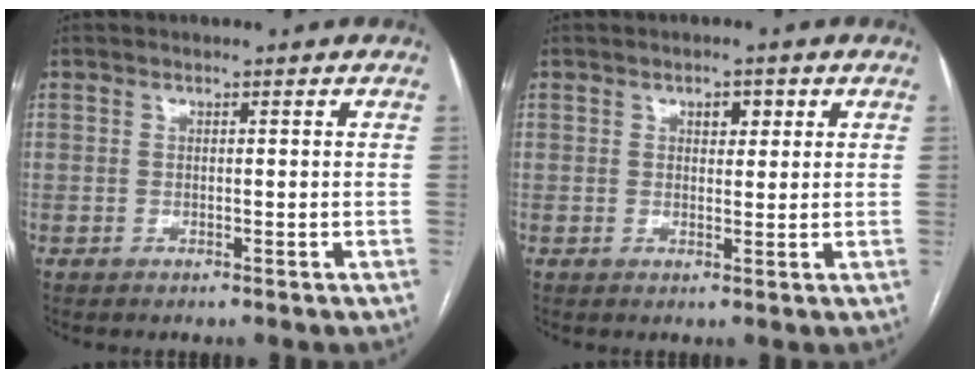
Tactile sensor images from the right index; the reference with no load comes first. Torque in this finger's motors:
{"motor_torque": [0.02, 0.01, 0.00, 0.00]}